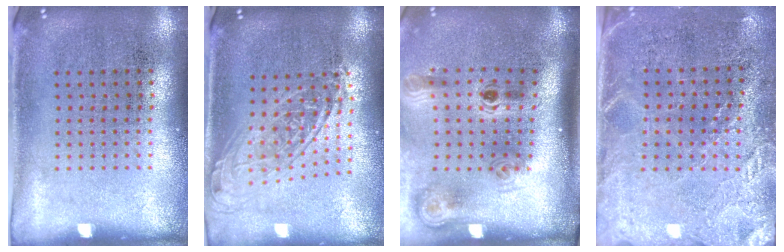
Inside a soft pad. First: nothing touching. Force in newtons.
{"total": 1.8, "press": 1.4, "slide": 1.0}
{"total": 2.2, "press": 1.4, "slide": 1.7}
{"total": 3.0, "press": 2.7, "slide": 1.2}